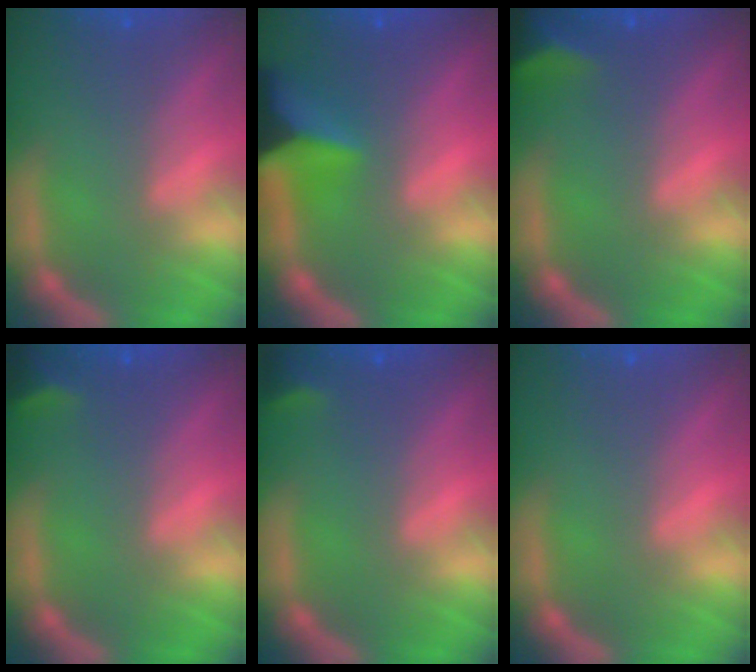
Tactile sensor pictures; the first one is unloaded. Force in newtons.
{"total": 7.5}
{"total": 4.0}
{"total": 1.9}
{"total": 1.4}
{"total": 0.0}